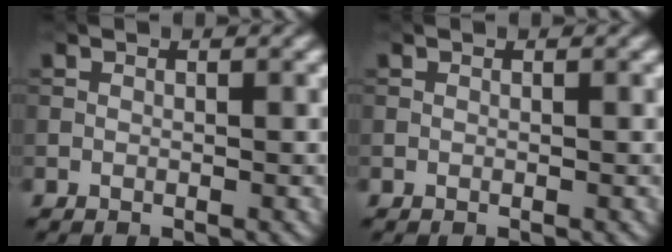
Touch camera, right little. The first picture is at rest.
{"total": 0.0}